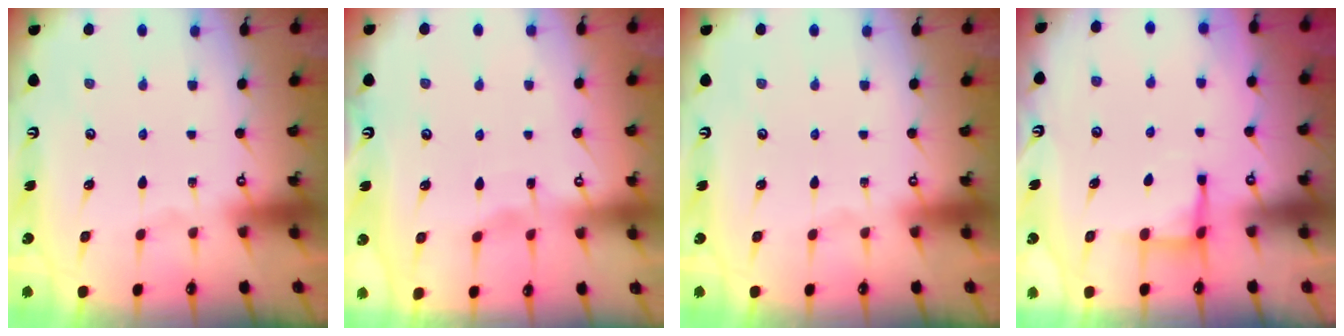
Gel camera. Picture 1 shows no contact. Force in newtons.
{"total": 2.6, "press": 2.6, "slide": 0.3}
{"total": 0.0}
{"total": 4.4, "press": 4.3, "slide": 0.7}